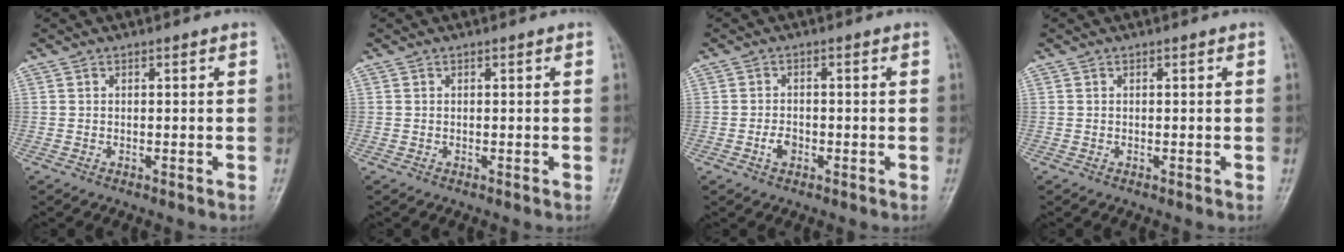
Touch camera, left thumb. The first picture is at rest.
{"total": 0.0}
{"total": 2.5, "force": [-1.0, 1.7, 1.5], "torque": [-0.023, 0.005, -0.020]}
{"total": 0.0}